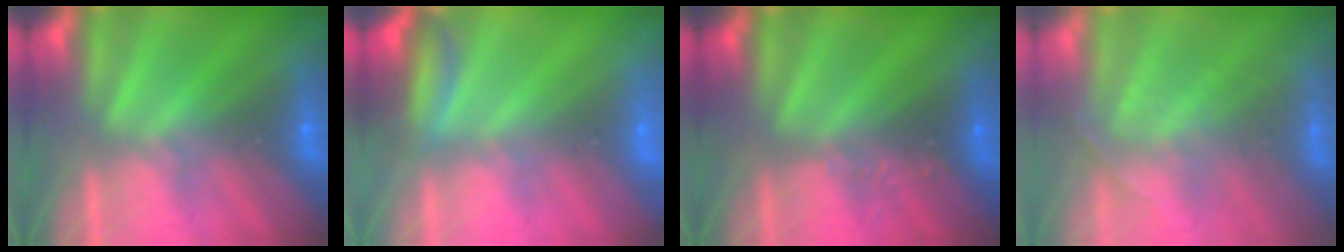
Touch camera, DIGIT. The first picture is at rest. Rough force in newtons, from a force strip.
{"total": 2.6}
{"total": 2.4}
{"total": 1.7}